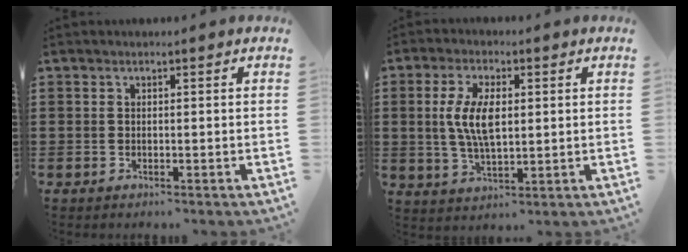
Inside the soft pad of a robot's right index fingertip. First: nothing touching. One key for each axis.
{"total": 7.5, "fx": 0.7, "fy": 3.3, "fz": 6.7, "tx": -0.143, "ty": 0.007, "tz": 0.007}